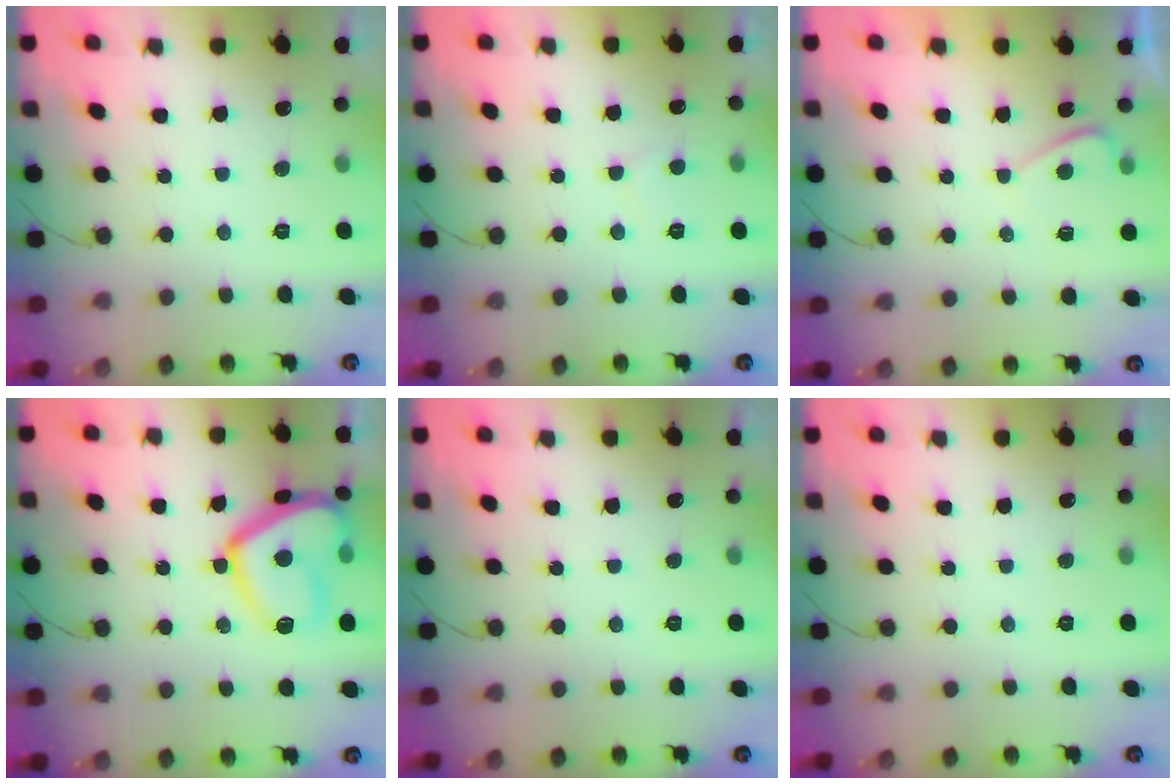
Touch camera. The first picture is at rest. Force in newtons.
{"total": 2.9, "press": 2.9, "slide": 0.3}
{"total": 0.6, "press": 0.4, "slide": 0.5}
{"total": 15.6, "press": 15.5, "slide": 1.1}
{"total": 0.0}
{"total": 0.0}